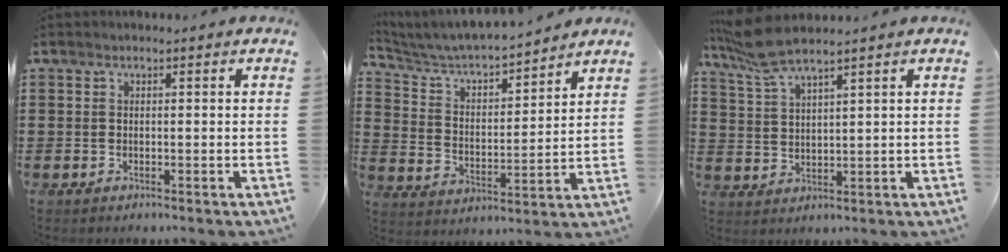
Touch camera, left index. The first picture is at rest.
{"total": 4.9, "force": [4.7, 0.7, 1.4], "torque": [-0.051, -0.035, 0.071]}
{"total": 6.7, "force": [5.5, 0.8, 3.7], "torque": [-0.088, -0.010, 0.101]}